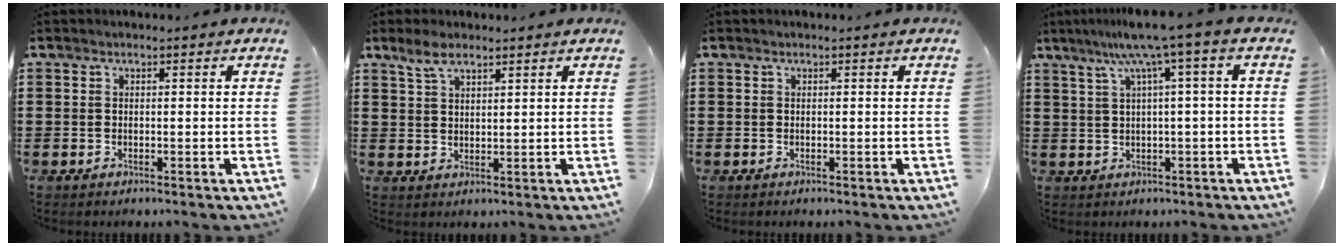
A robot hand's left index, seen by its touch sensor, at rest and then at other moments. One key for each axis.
{"total": 3.6, "fx": 2.6, "fy": 1.3, "fz": 2.1, "tx": -0.047, "ty": 0.003, "tz": 0.049}
{"total": 0.0}
{"total": 7.2, "fx": 2.6, "fy": -0.5, "fz": 6.7, "tx": -0.132, "ty": -0.006, "tz": 0.040}